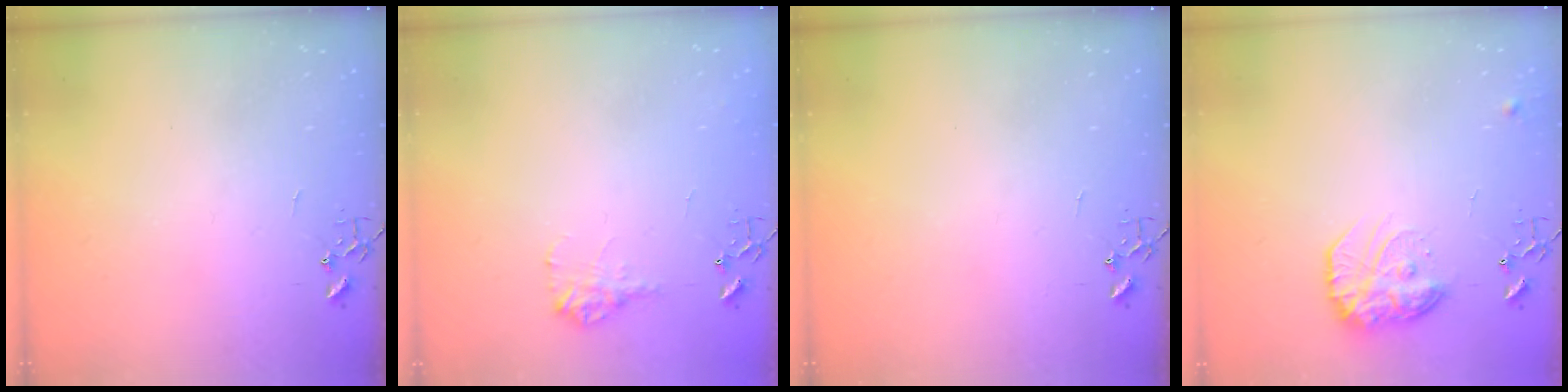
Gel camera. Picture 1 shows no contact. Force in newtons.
{"total": 9.3, "press": 9.3, "slide": 0.3}
{"total": 0.0}
{"total": 15.0, "press": 15.0, "slide": 1.2}